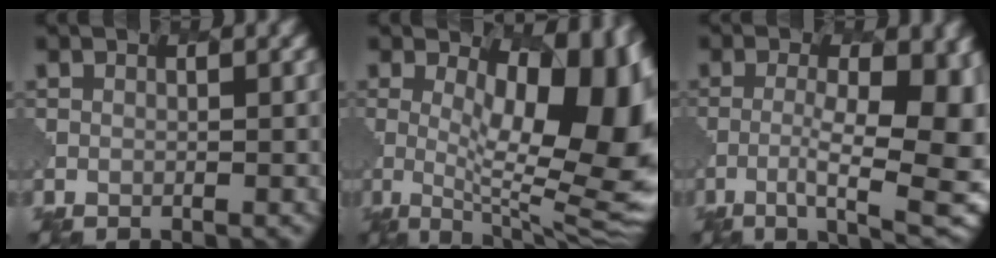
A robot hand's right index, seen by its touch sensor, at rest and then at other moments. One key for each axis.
{"total": 13.5, "fx": 2.1, "fy": 5.6, "fz": 12.2, "tx": -0.149, "ty": -0.005, "tz": 0.032}
{"total": 10.9, "fx": -3.3, "fy": 2.8, "fz": 10.1, "tx": -0.153, "ty": -0.007, "tz": -0.038}